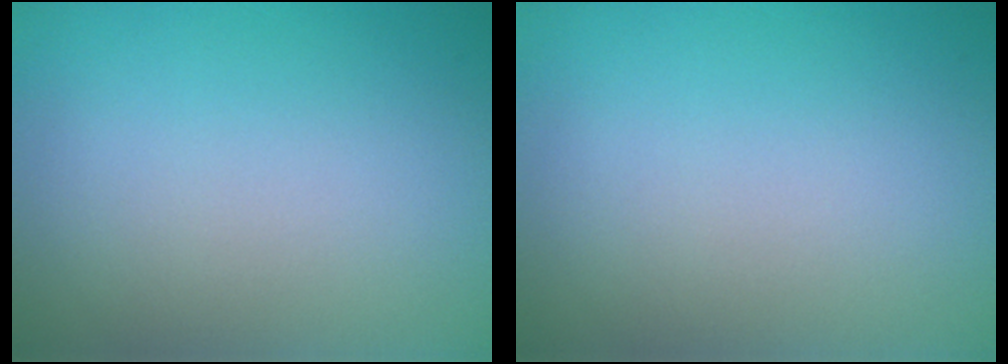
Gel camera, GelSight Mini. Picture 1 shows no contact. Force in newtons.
{"total": 0.0}